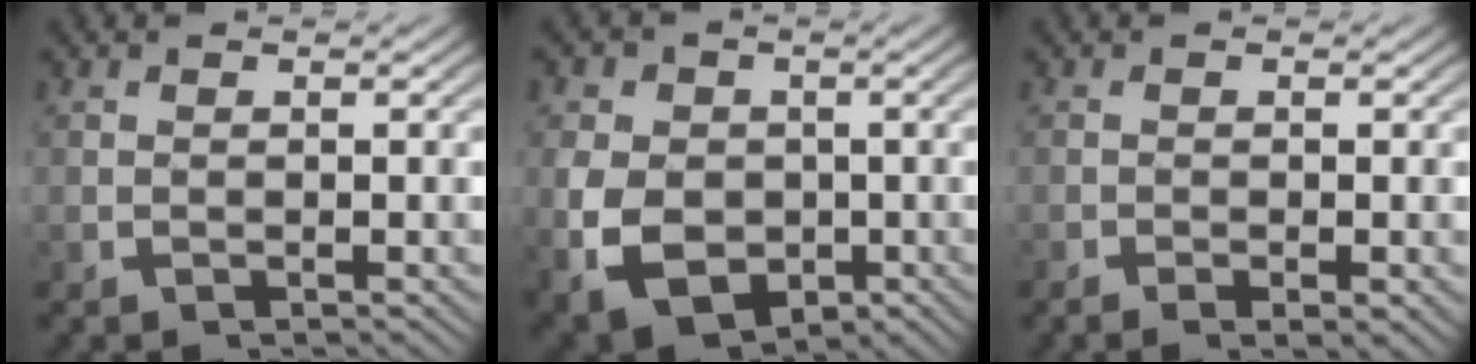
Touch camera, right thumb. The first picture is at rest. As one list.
[{"total": 9.9, "force": [-2.5, 7.7, 5.6], "torque": [-0.132, -0.059, -0.015]}, {"total": 1.2, "force": [-0.6, 0.4, 1.0], "torque": [-0.013, -0.006, -0.010]}]